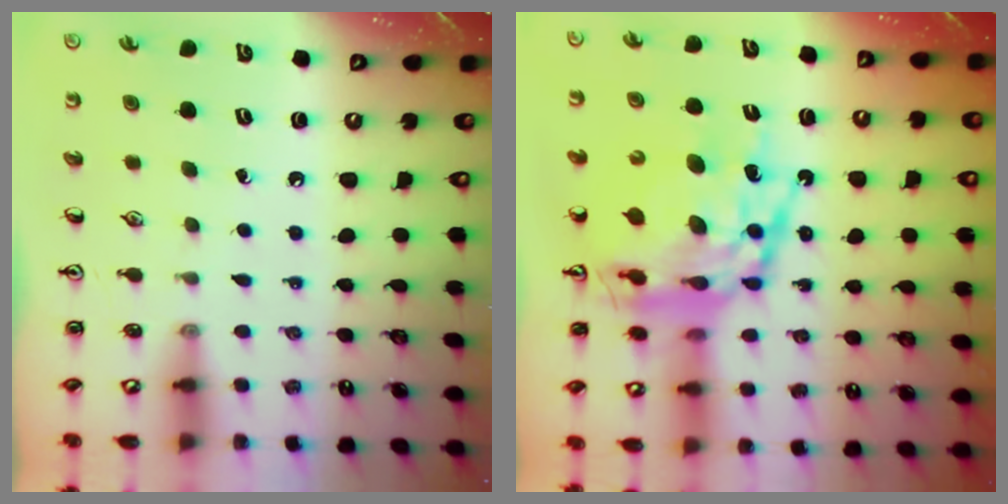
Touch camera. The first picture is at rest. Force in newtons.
{"total": 21.4, "press": 21.3, "slide": 2.0}